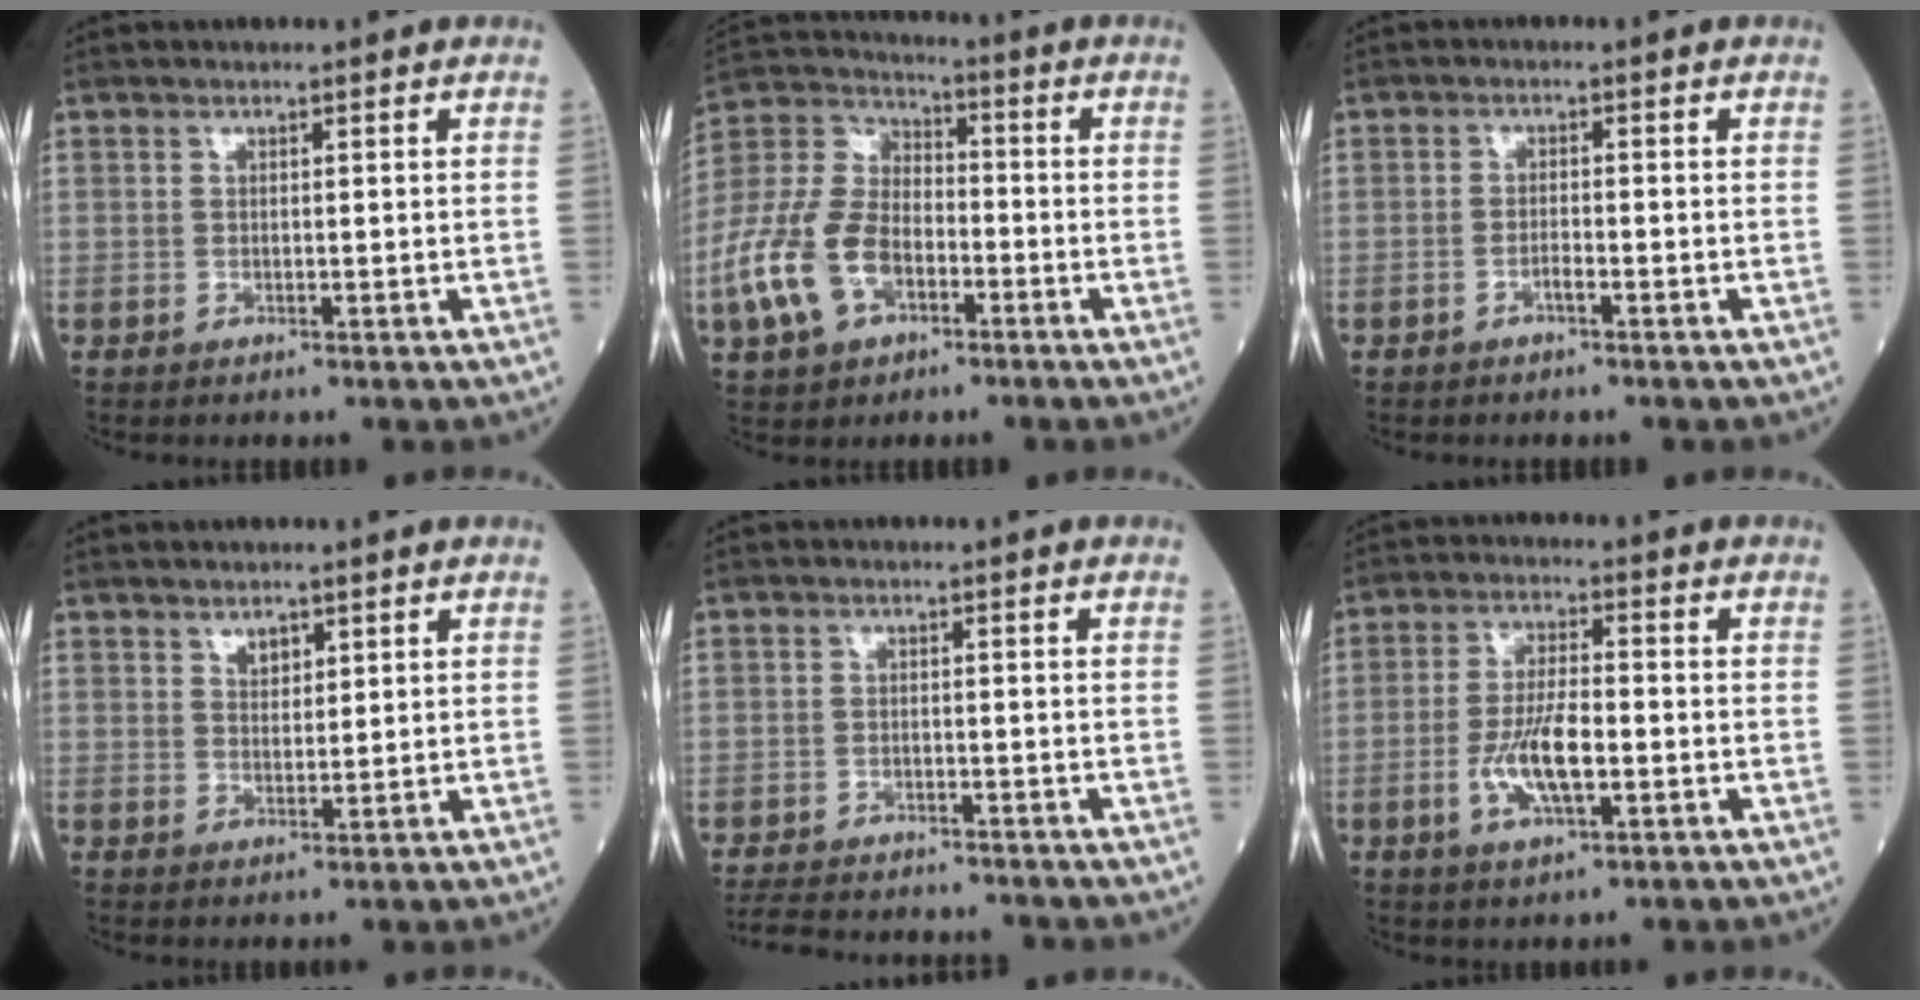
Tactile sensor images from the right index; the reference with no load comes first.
{"total": 13.4, "force": [-5.2, 8.0, 9.4], "torque": [-0.231, 0.014, -0.096]}
{"total": 1.5, "force": [-1.0, 0.3, 1.0], "torque": [-0.021, 0.002, -0.017]}
{"total": 2.3, "force": [1.5, 1.3, 1.2], "torque": [-0.021, 0.000, 0.029]}
{"total": 9.4, "force": [-8.7, 2.4, 2.9], "torque": [-0.052, -0.006, -0.126]}
{"total": 8.2, "force": [-2.1, 2.3, 7.6], "torque": [-0.151, 0.003, -0.038]}